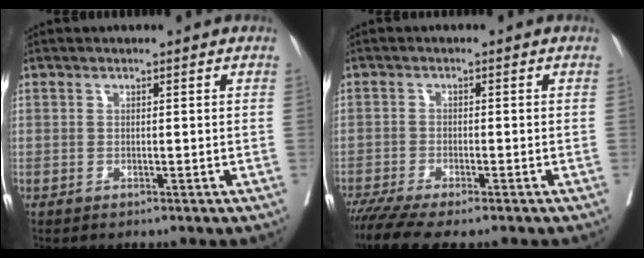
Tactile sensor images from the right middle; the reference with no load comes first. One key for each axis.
{"total": 7.5, "fx": -6.1, "fy": 0.6, "fz": 4.4, "tx": -0.065, "ty": -0.013, "tz": -0.102}